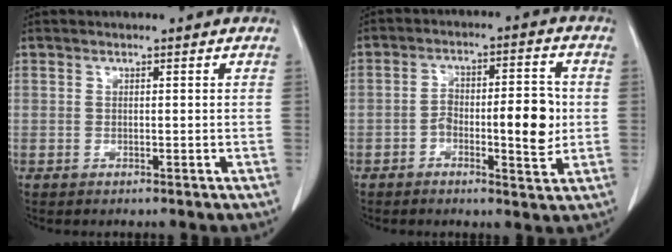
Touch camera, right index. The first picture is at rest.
{"total": 8.5, "force": [-1.3, 2.7, 7.9], "torque": [-0.120, 0.020, -0.016]}